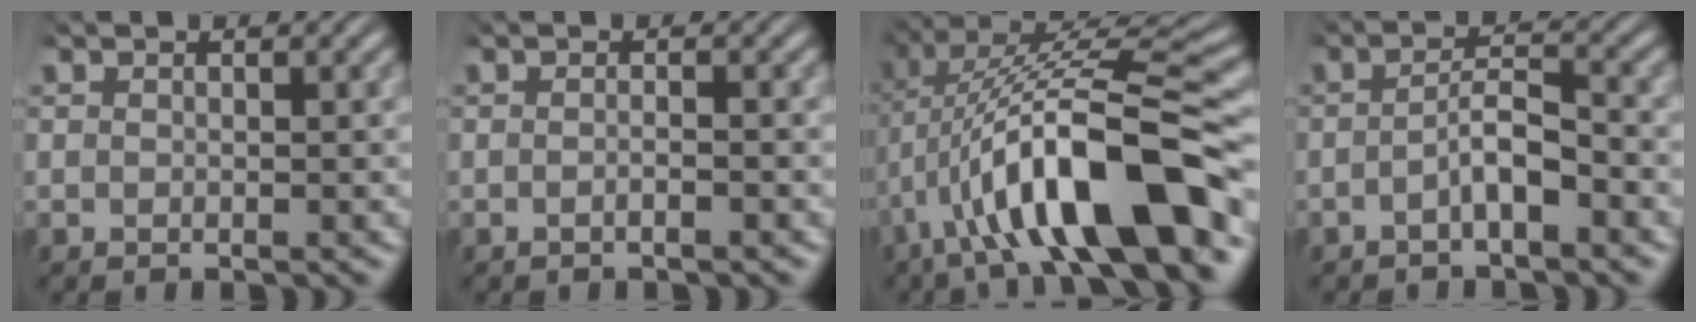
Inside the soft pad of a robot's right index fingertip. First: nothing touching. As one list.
[{"total": 0.9, "force": [-0.6, -0.1, 0.6], "torque": [-0.011, 0.004, -0.016]}, {"total": 10.3, "force": [-1.4, 3.3, 9.7], "torque": [-0.178, -0.004, -0.010]}, {"total": 2.9, "force": [-1.9, 0.5, 2.2], "torque": [-0.036, -0.004, -0.032]}]